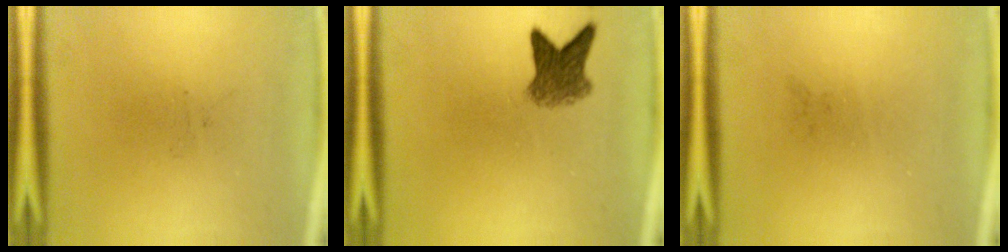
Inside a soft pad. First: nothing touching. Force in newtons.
{"total": 4.7}
{"total": 0.0}